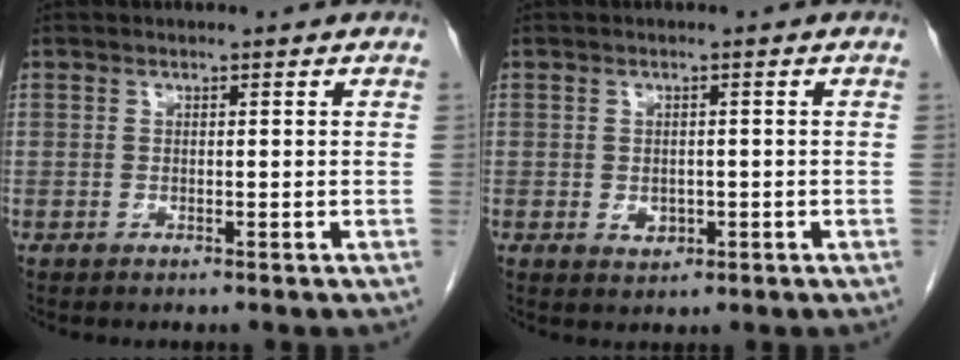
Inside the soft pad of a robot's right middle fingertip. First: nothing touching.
{"total": 2.0, "force": [-0.4, 1.5, 1.2], "torque": [-0.023, -0.002, 0.001]}